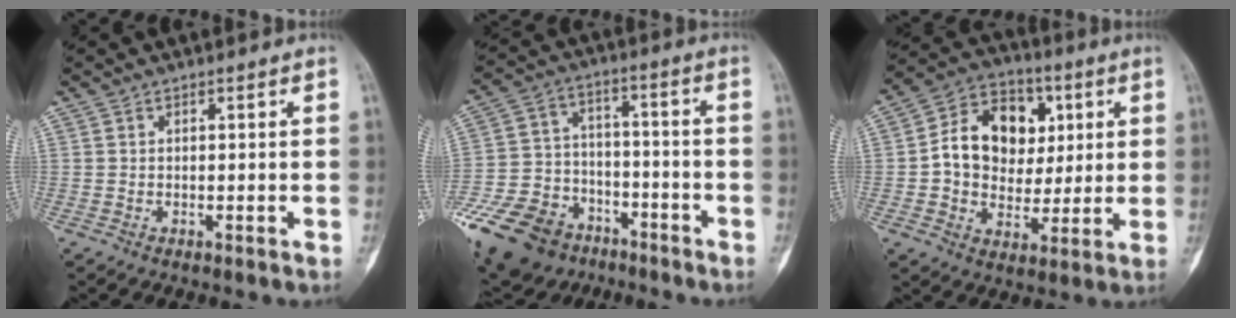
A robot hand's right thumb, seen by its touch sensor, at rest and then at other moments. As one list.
[{"total": 21.3, "force": [-13.4, 14.0, 8.9], "torque": [-0.190, 0.062, -0.224]}, {"total": 15.6, "force": [2.5, 12.4, 9.1], "torque": [-0.111, 0.014, 0.040]}]